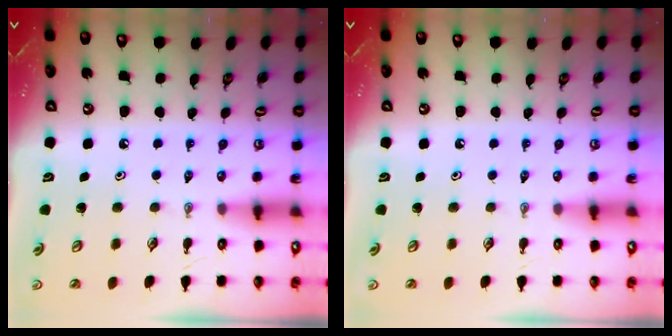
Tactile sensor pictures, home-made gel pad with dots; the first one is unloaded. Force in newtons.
{"total": 0.0}